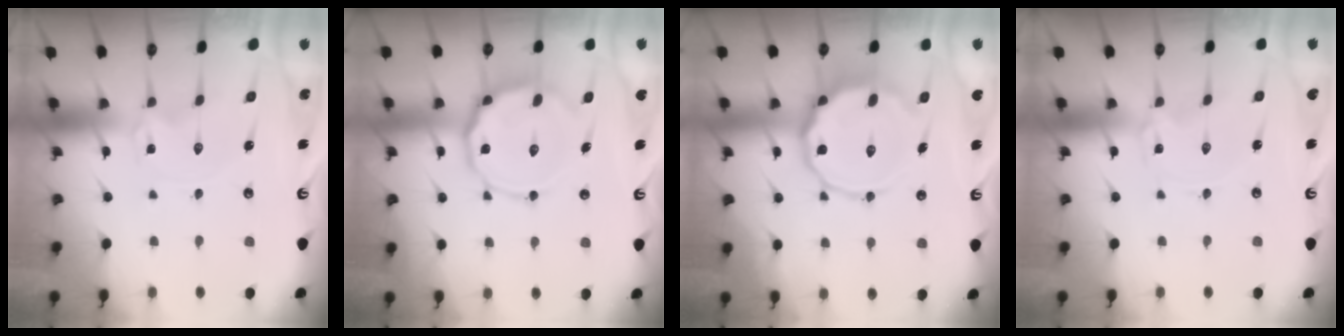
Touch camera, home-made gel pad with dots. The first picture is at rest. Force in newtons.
{"total": 12.7, "press": 12.7, "slide": 1.0}
{"total": 13.7, "press": 13.6, "slide": 1.2}
{"total": 0.0}